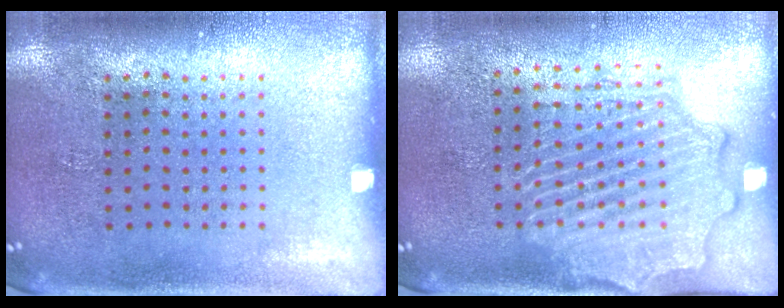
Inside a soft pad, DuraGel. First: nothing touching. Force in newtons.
{"total": 2.5, "press": 2.3, "slide": 0.8}